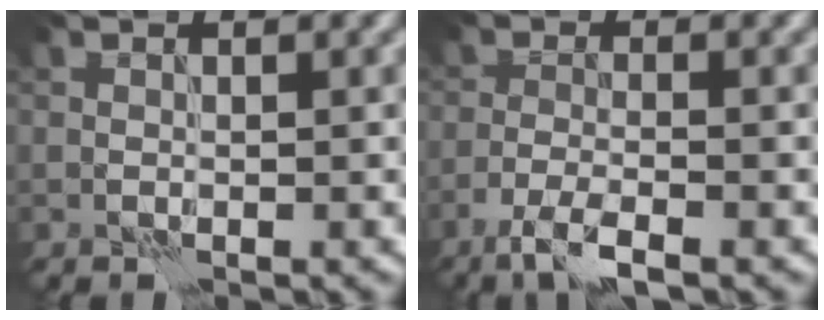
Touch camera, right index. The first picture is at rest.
{"total": 3.4, "force": [-2.4, 0.6, 2.4], "torque": [-0.051, -0.002, -0.051]}